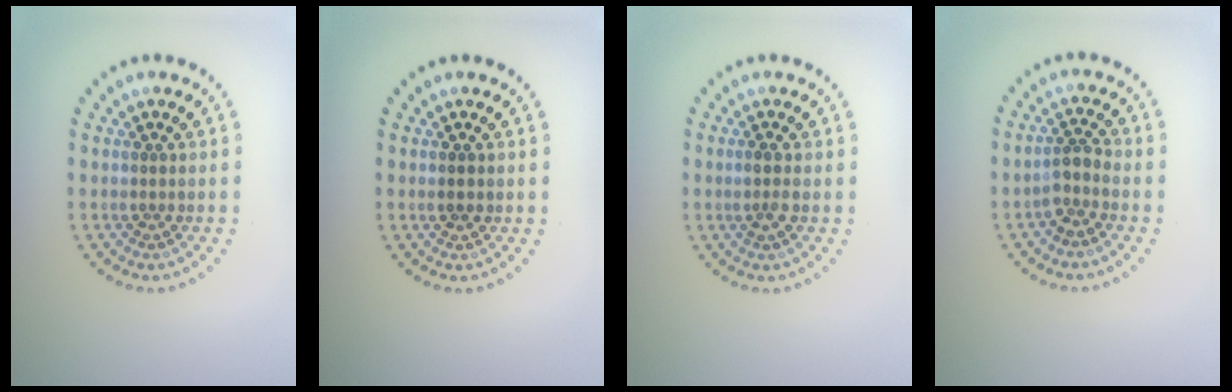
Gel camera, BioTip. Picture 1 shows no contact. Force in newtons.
{"total": 1.0, "press": 1.0, "slide": 0.1}
{"total": 1.4, "press": 1.3, "slide": 0.5}
{"total": 2.0, "press": 1.6, "slide": 1.3}